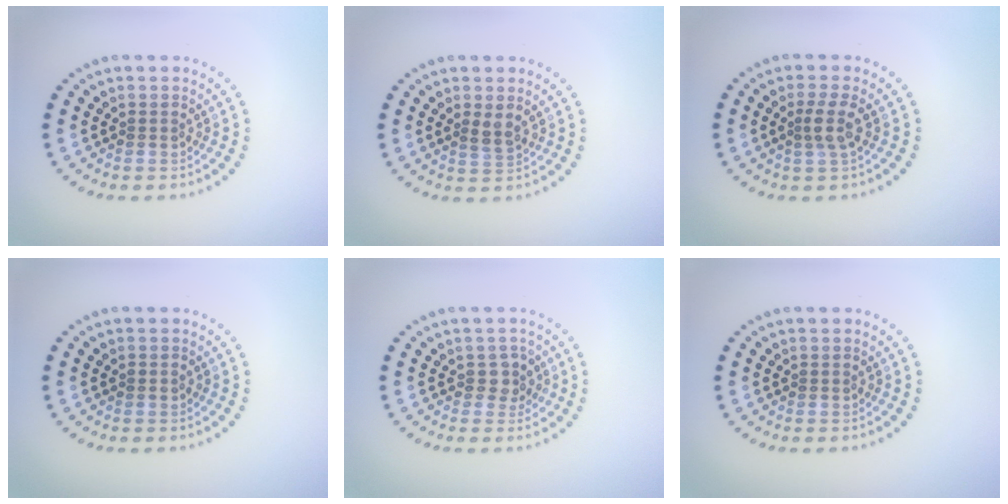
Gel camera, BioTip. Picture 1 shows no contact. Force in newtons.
{"total": 1.5, "press": 1.3, "slide": 0.7}
{"total": 2.1, "press": 1.7, "slide": 1.3}
{"total": 0.7, "press": 0.7, "slide": 0.0}
{"total": 1.6, "press": 1.4, "slide": 0.8}
{"total": 0.0}